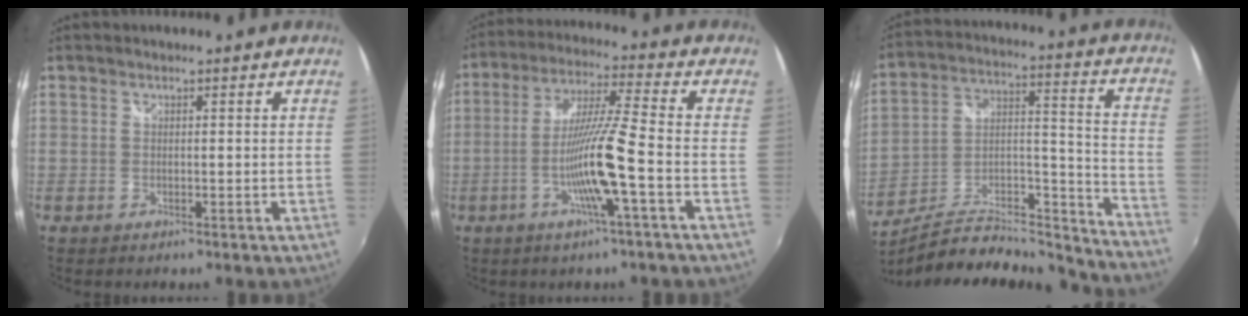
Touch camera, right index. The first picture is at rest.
{"total": 11.7, "force": [-4.2, -1.0, 10.8], "torque": [-0.208, -0.005, -0.082]}
{"total": 19.0, "force": [-16.6, 3.1, 8.7], "torque": [-0.117, -0.001, -0.271]}